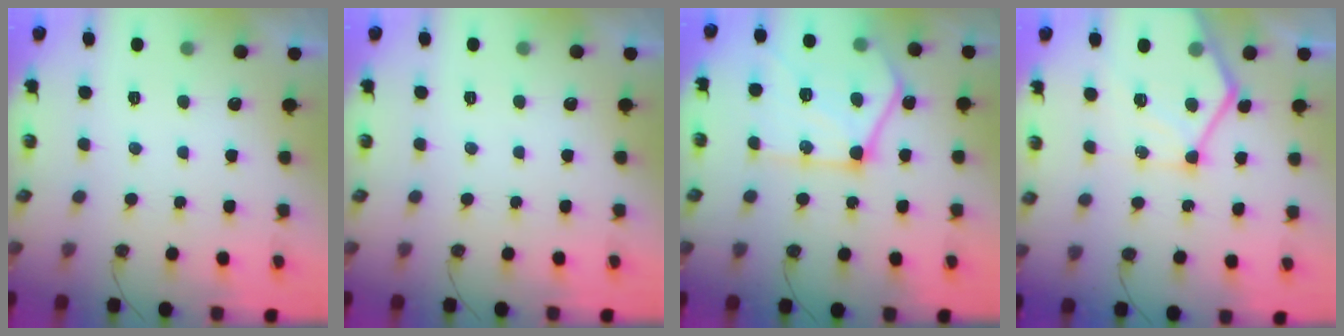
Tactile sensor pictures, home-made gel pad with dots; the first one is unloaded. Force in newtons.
{"total": 0.0}
{"total": 21.8, "press": 21.6, "slide": 2.2}
{"total": 15.7, "press": 15.6, "slide": 1.4}